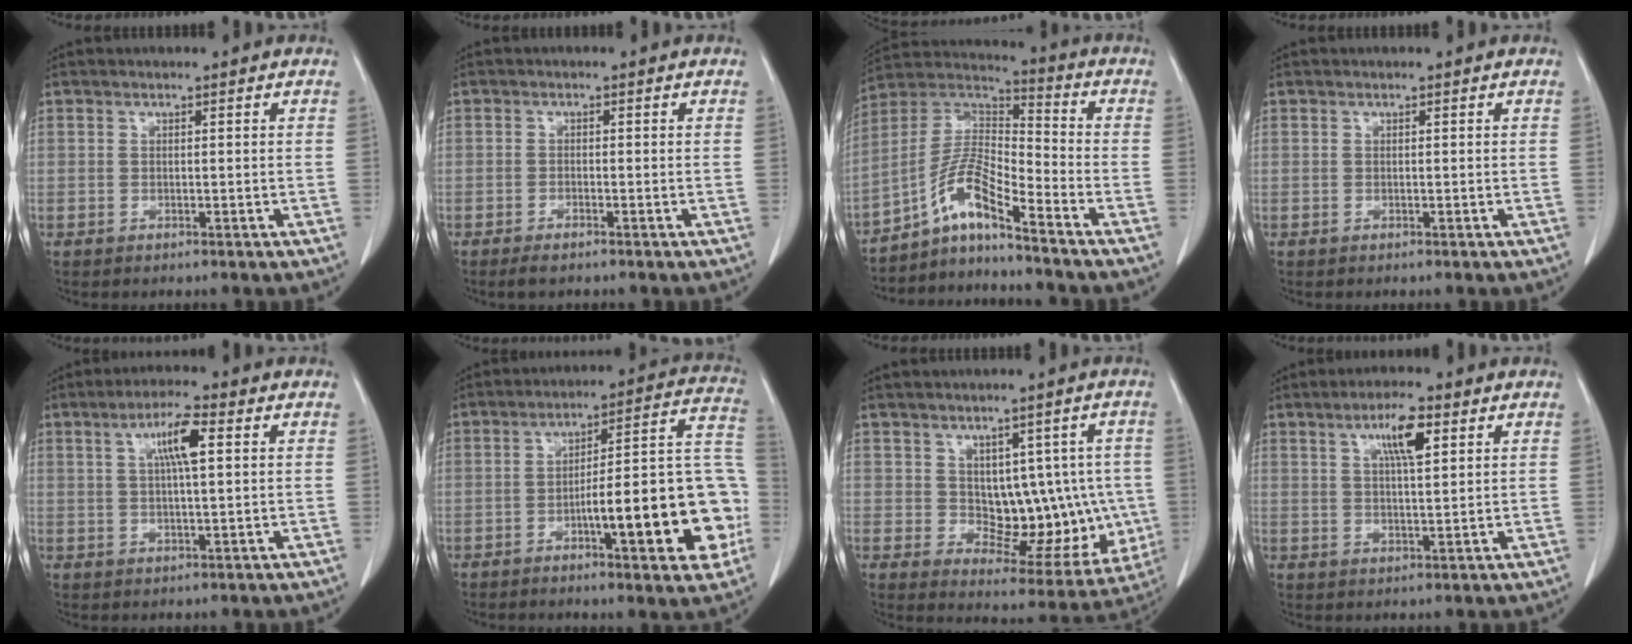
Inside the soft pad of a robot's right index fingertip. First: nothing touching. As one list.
[{"total": 2.1, "force": [-1.6, 0.4, 1.3], "torque": [-0.026, -0.004, -0.027]}, {"total": 9.5, "force": [-6.6, 0.7, 6.8], "torque": [-0.145, 0.018, -0.126]}, {"total": 0.0}, {"total": 6.2, "force": [1.9, 0.7, 5.8], "torque": [-0.106, 0.007, 0.032]}, {"total": 18.5, "force": [-5.5, 3.3, 17.4], "torque": [-0.188, 0.034, -0.071]}, {"total": 12.5, "force": [0.4, 7.0, 10.4], "torque": [-0.110, 0.011, 0.029]}, {"total": 6.1, "force": [2.8, 1.0, 5.3], "torque": [-0.095, 0.003, 0.046]}]